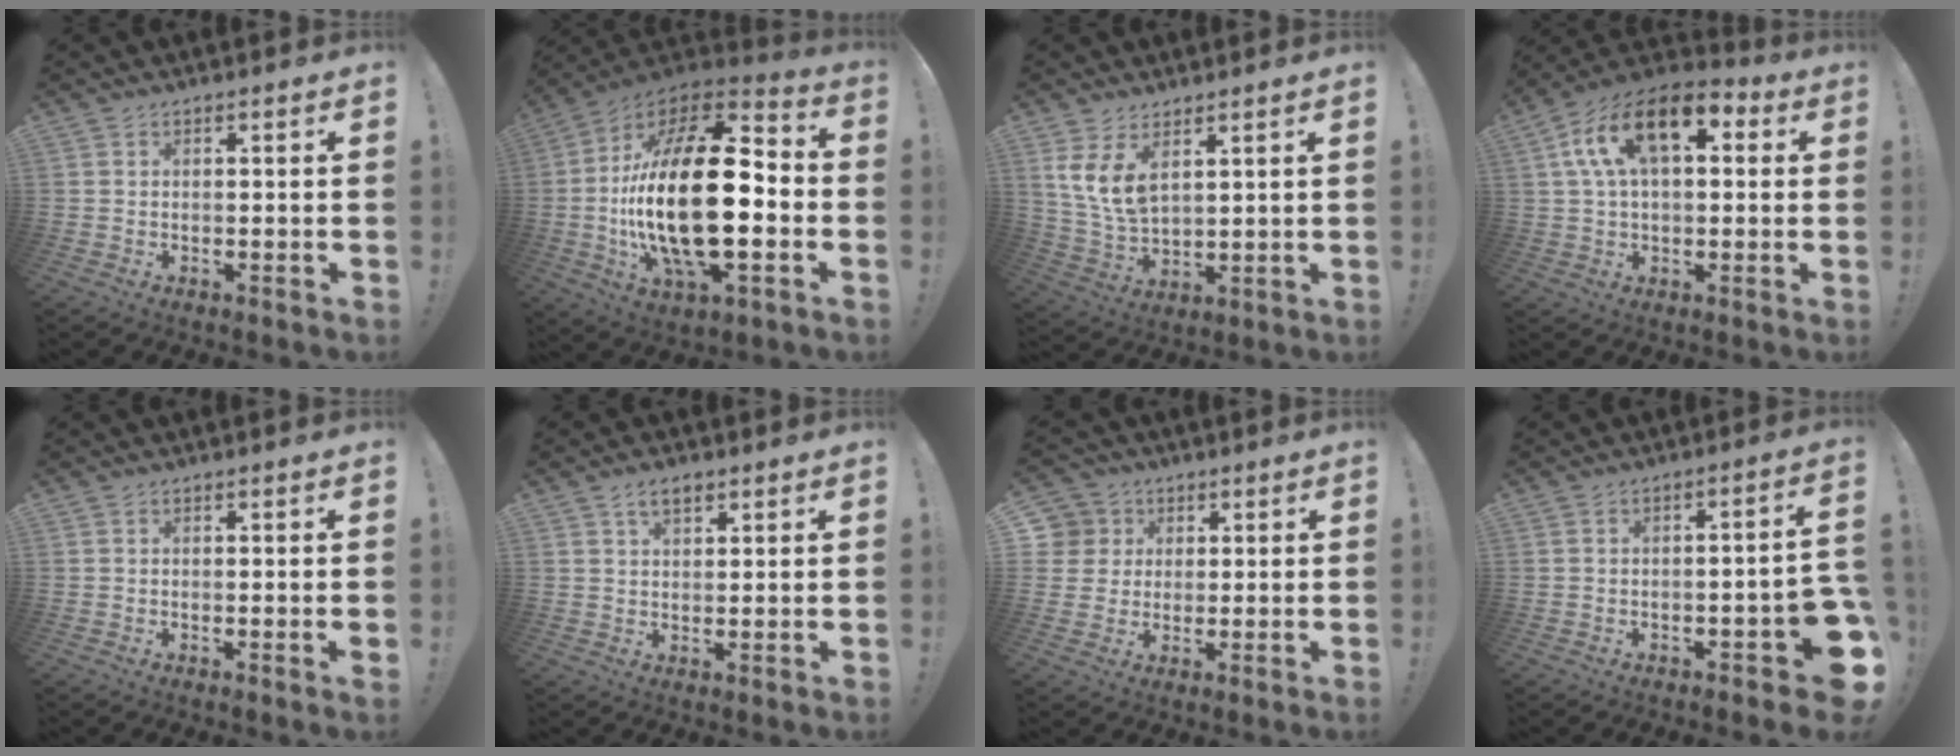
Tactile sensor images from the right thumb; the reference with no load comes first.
{"total": 30.1, "force": [-3.2, 12.7, 27.0], "torque": [-0.525, 0.009, -0.056]}
{"total": 8.8, "force": [4.8, 4.5, 5.7], "torque": [-0.118, -0.024, 0.091]}
{"total": 16.9, "force": [6.2, 8.8, 13.0], "torque": [-0.234, -0.005, 0.106]}
{"total": 0.9, "force": [0.1, -0.1, 0.9], "torque": [-0.015, -0.001, 0.001]}
{"total": 4.3, "force": [2.5, 2.3, 2.7], "torque": [-0.042, -0.005, 0.044]}
{"total": 6.4, "force": [1.7, 6.1, 1.0], "torque": [-0.018, -0.010, 0.032]}
{"total": 7.1, "force": [-3.1, 2.0, 6.1], "torque": [-0.081, 0.013, -0.046]}